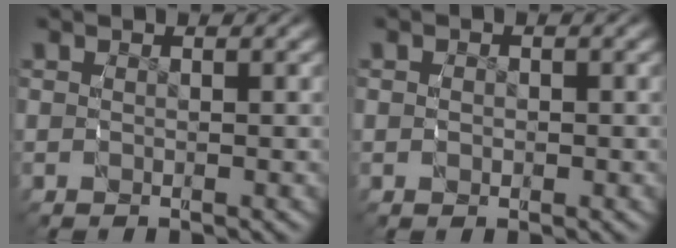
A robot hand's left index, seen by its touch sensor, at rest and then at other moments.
{"total": 0.7, "force": [-0.1, 0.6, 0.3], "torque": [-0.004, -0.001, -0.002]}